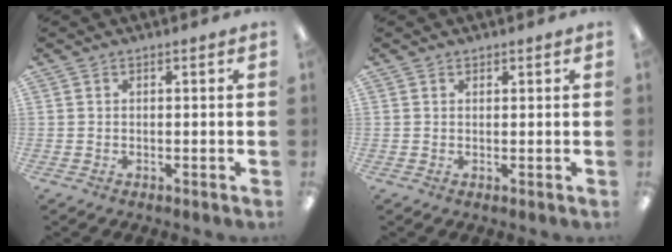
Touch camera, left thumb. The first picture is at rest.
{"total": 1.0, "force": [0.9, 0.5, 0.0], "torque": [-0.001, 0.000, 0.017]}